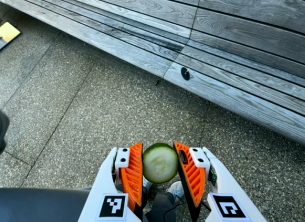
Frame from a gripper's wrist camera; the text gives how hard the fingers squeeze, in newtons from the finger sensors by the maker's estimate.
{"total": 13.0, "left": 13.2, "right": 12.8}